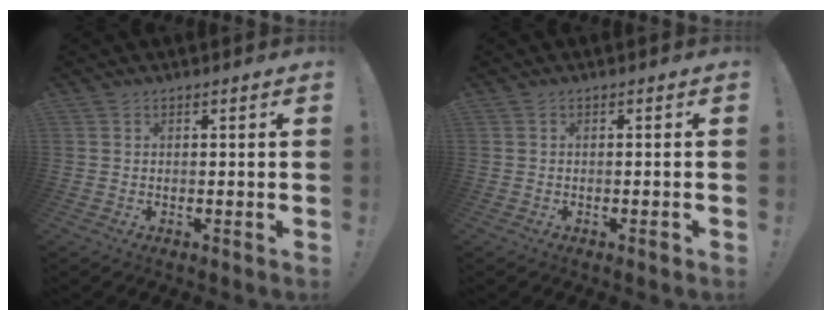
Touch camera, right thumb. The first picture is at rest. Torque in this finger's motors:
{"motor_torque": [0.28, 0.08, 0.06, -0.24, 0.03]}